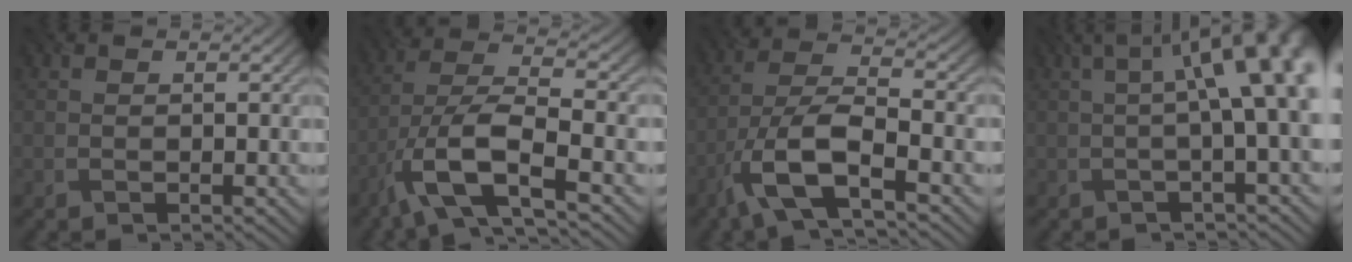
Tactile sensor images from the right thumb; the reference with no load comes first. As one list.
[{"total": 11.3, "force": [-5.9, 3.6, 8.9], "torque": [-0.182, -0.007, -0.117]}, {"total": 10.0, "force": [-5.4, 3.1, 7.8], "torque": [-0.161, 0.001, -0.113]}, {"total": 12.3, "force": [2.2, 3.5, 11.6], "torque": [-0.151, 0.030, 0.033]}]